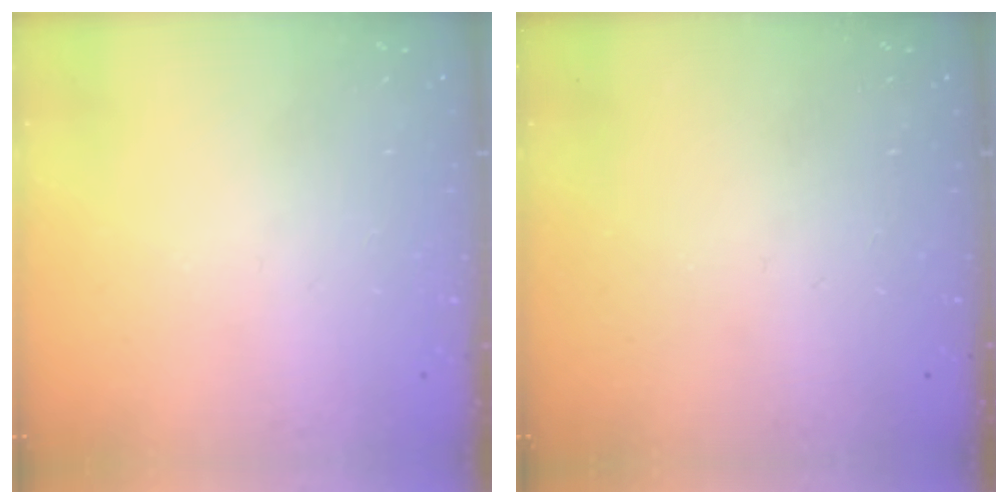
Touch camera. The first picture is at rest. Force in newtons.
{"total": 0.0}